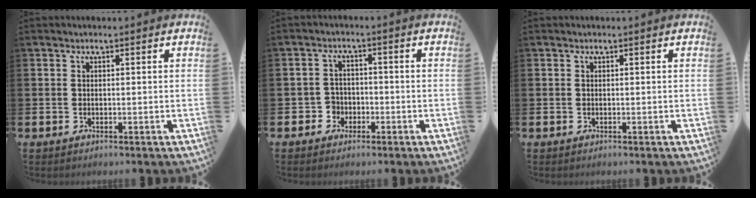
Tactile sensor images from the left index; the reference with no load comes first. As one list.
[{"total": 2.8, "force": [-1.6, 2.3, 0.2], "torque": [-0.017, 0.007, -0.037]}, {"total": 0.0}]